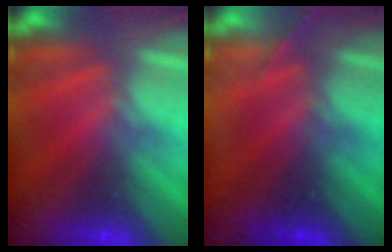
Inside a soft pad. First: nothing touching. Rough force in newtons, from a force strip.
{"total": 1.4}